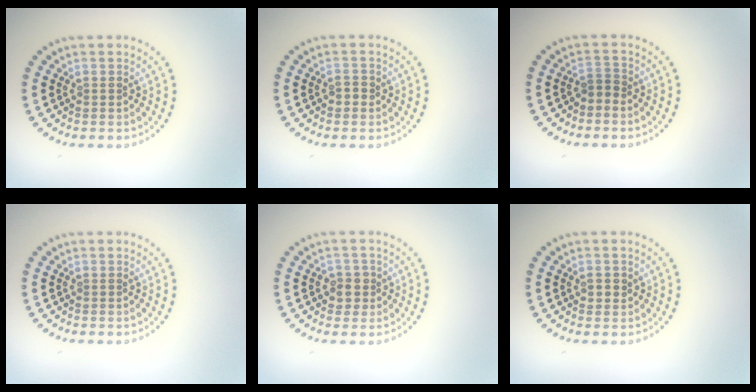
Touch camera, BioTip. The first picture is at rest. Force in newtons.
{"total": 1.0, "press": 1.0, "slide": 0.3}
{"total": 1.2, "press": 0.8, "slide": 0.9}
{"total": 0.0}
{"total": 1.9, "press": 1.7, "slide": 0.7}
{"total": 1.1, "press": 1.0, "slide": 0.2}